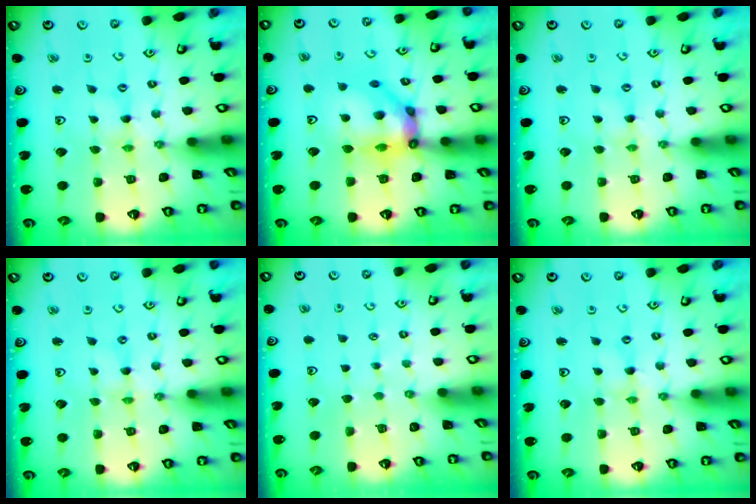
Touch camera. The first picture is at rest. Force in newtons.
{"total": 14.2, "press": 14.1, "slide": 1.9}
{"total": 1.0, "press": 1.0, "slide": 0.0}
{"total": 0.0}
{"total": 0.6, "press": 0.6, "slide": 0.1}
{"total": 0.6, "press": 0.6, "slide": 0.2}